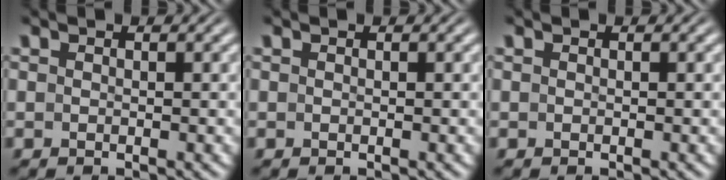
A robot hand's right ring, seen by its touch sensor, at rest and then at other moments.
{"total": 0.0}
{"total": 0.0}